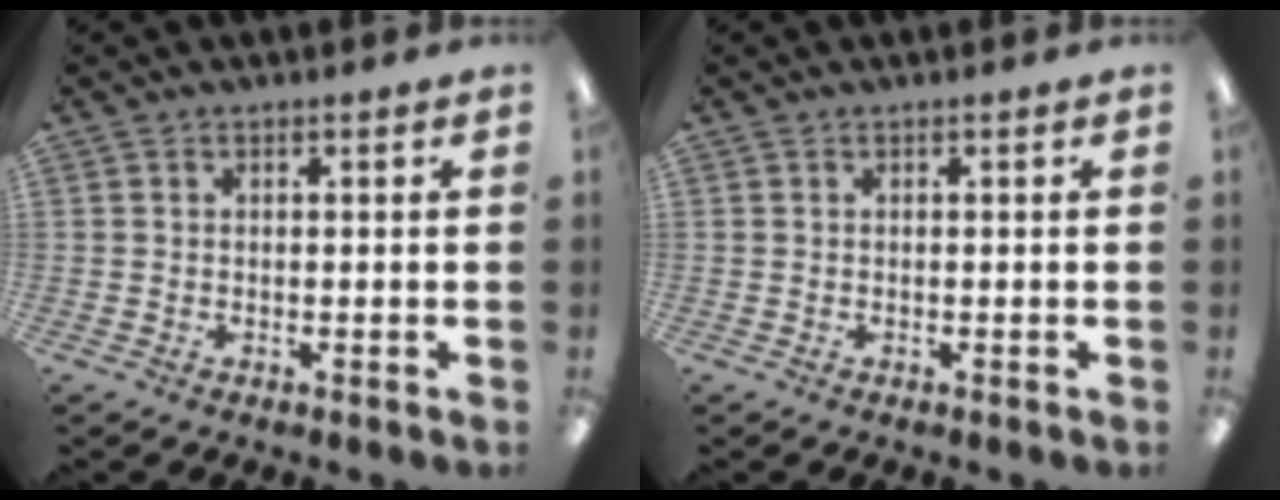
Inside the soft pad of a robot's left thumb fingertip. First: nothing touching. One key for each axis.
{"total": 0.0}